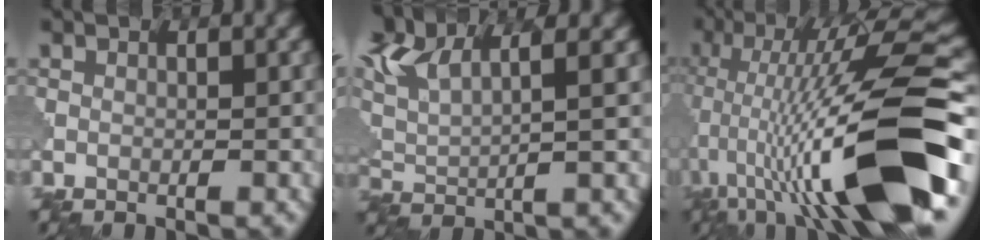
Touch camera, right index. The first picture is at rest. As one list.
[{"total": 6.8, "force": [4.7, 1.9, 4.5], "torque": [-0.094, 0.023, 0.090]}, {"total": 15.8, "force": [-3.6, 3.8, 14.9], "torque": [-0.251, 0.029, -0.050]}]